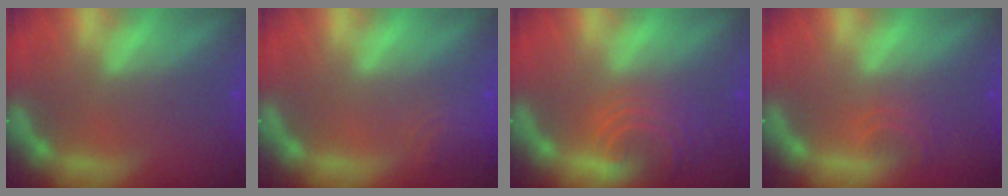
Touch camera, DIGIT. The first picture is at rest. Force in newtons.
{"total": 2.9}
{"total": 5.5}
{"total": 1.9}